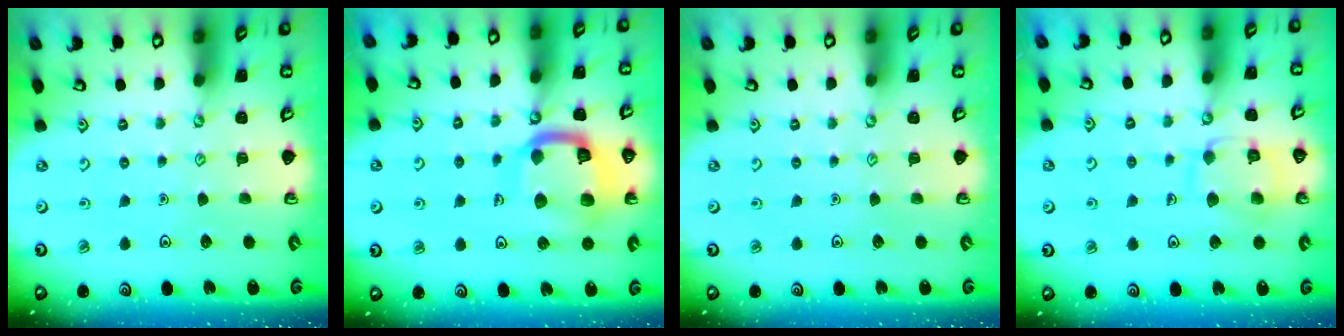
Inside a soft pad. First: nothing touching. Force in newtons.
{"total": 16.5, "press": 16.4, "slide": 1.8}
{"total": 0.0}
{"total": 11.1, "press": 11.1, "slide": 0.8}